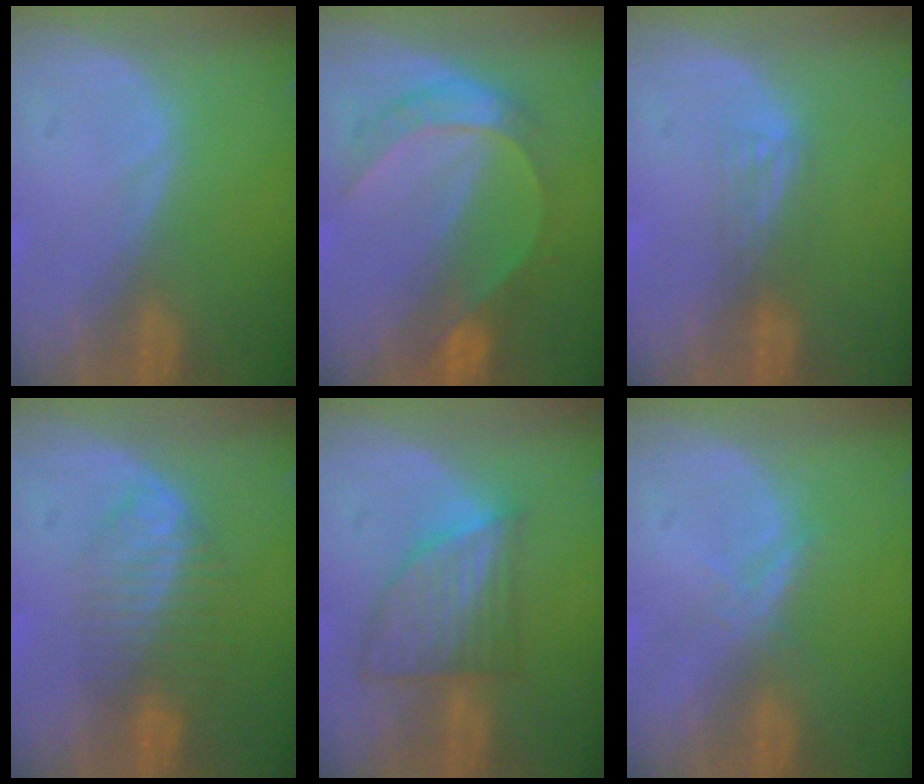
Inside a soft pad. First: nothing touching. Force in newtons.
{"total": 5.9, "press": 5.9, "slide": 0.2}
{"total": 2.2, "press": 1.8, "slide": 1.2}
{"total": 6.6, "press": 5.6, "slide": 3.5}
{"total": 7.1, "press": 6.5, "slide": 3.0}
{"total": 1.7, "press": 1.7, "slide": 0.1}